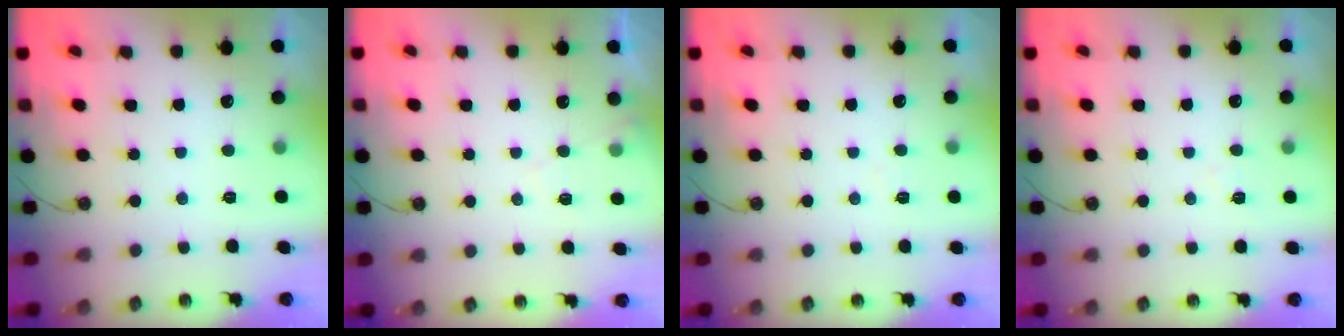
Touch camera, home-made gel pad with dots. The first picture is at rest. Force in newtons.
{"total": 6.7, "press": 6.7, "slide": 0.9}
{"total": 3.8, "press": 3.8, "slide": 0.6}
{"total": 4.7, "press": 4.7, "slide": 0.5}